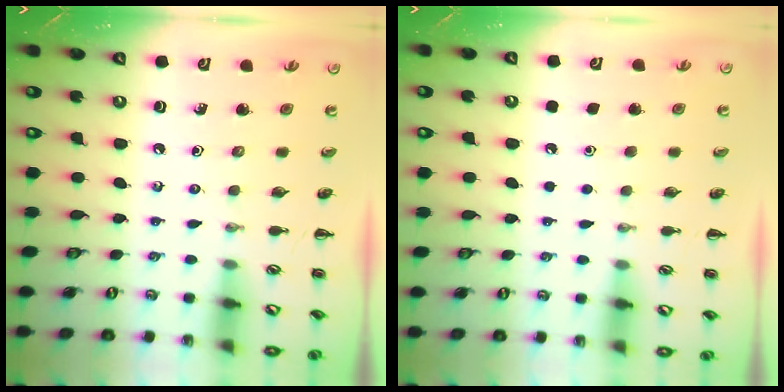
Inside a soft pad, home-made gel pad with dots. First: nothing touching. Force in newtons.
{"total": 1.8, "press": 1.8, "slide": 0.1}